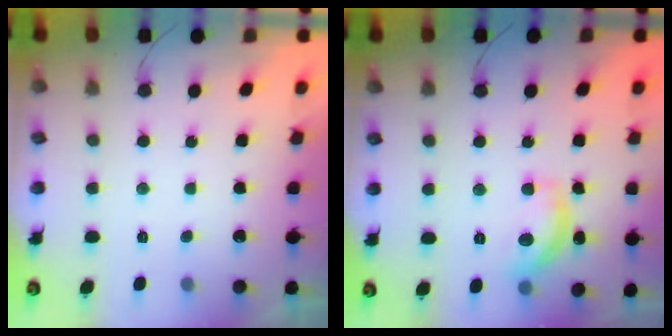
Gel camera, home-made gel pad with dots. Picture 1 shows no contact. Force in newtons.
{"total": 11.0, "press": 11.0, "slide": 0.5}